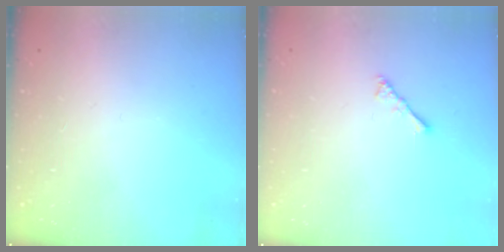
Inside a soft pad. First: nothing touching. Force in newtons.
{"total": 2.1, "press": 2.1, "slide": 0.5}